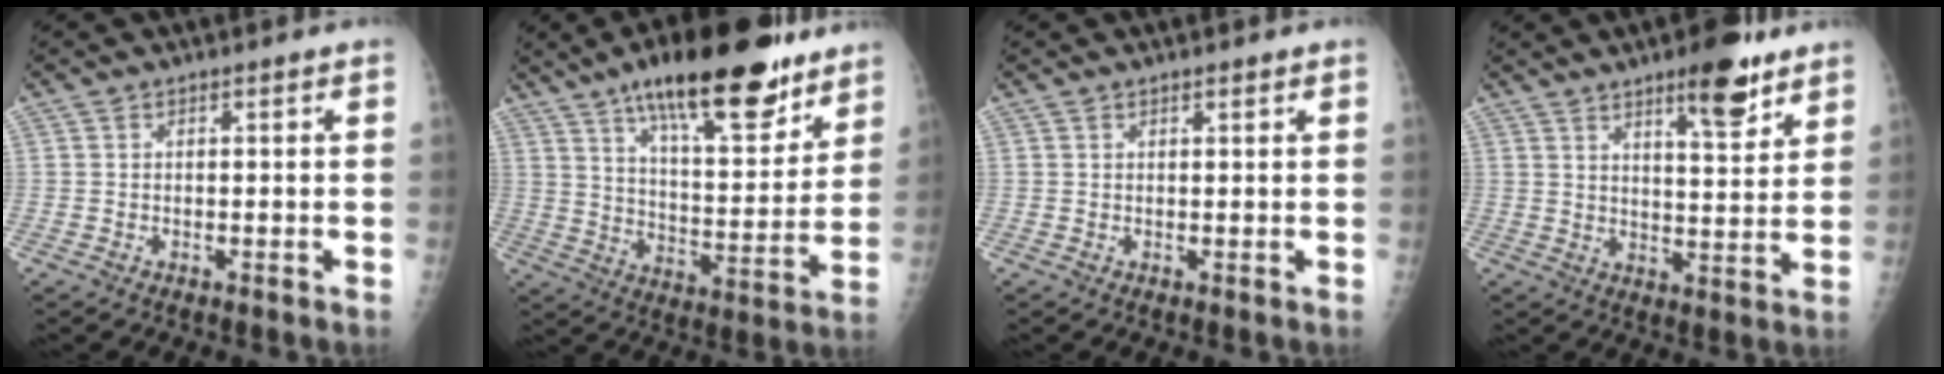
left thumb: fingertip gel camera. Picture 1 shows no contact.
{"total": 23.0, "force": [15.1, 7.6, 15.6], "torque": [-0.205, -0.060, 0.239]}
{"total": 0.9, "force": [0.6, 0.2, 0.7], "torque": [-0.010, -0.001, 0.010]}
{"total": 10.5, "force": [6.8, 2.9, 7.4], "torque": [-0.089, -0.040, 0.099]}